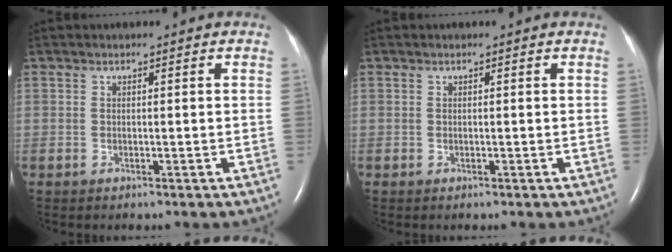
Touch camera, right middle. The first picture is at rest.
{"total": 0.0}